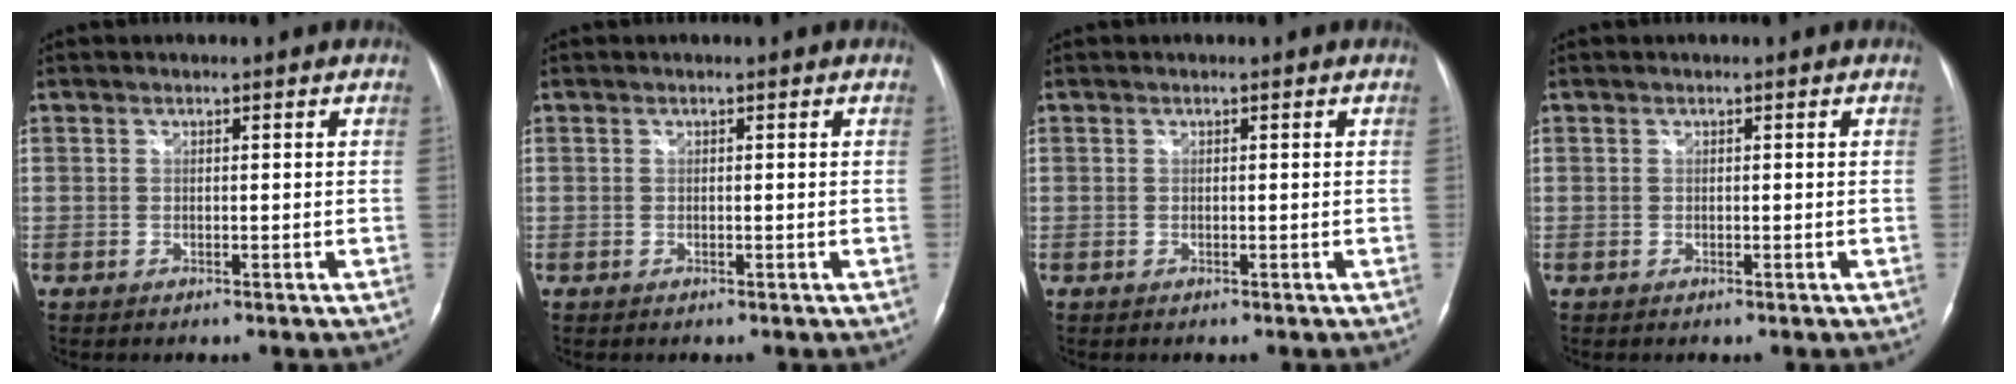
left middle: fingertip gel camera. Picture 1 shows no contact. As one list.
[{"total": 0.0}, {"total": 0.0}, {"total": 0.0}]